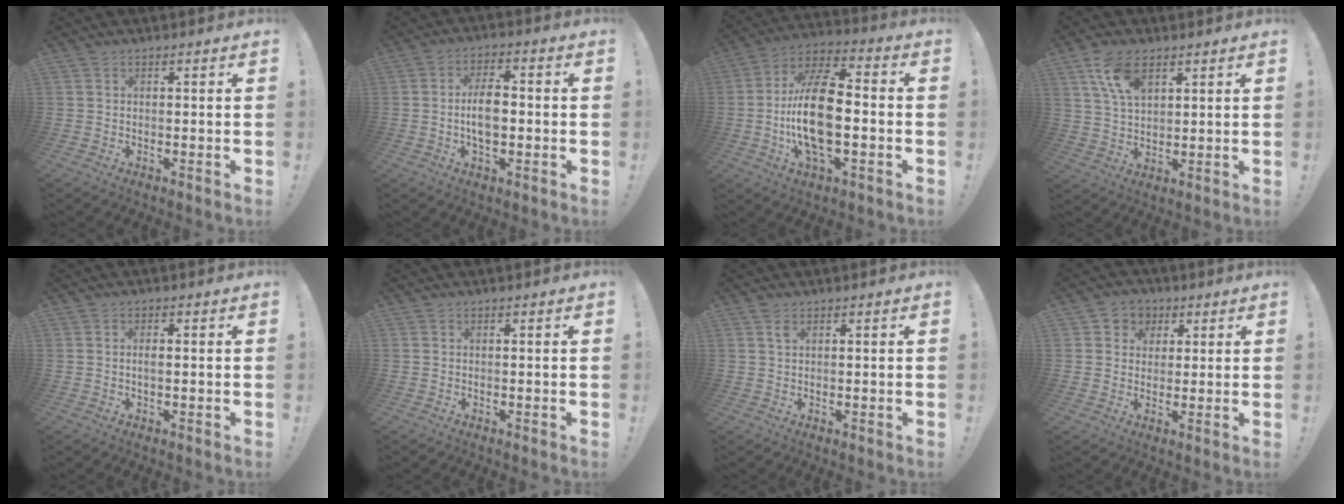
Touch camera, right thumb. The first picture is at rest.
{"total": 8.3, "force": [-1.0, 4.4, 6.9], "torque": [-0.130, 0.008, -0.022]}
{"total": 19.3, "force": [-2.6, 8.8, 17.0], "torque": [-0.333, 0.004, -0.046]}
{"total": 9.9, "force": [5.4, 5.3, 6.4], "torque": [-0.115, -0.014, 0.103]}
{"total": 1.7, "force": [-0.3, 0.4, 1.6], "torque": [-0.027, 0.001, -0.006]}
{"total": 0.0}
{"total": 1.8, "force": [1.0, 0.8, 1.3], "torque": [-0.029, 0.002, 0.018]}
{"total": 5.5, "force": [1.2, 5.3, 1.0], "torque": [-0.009, -0.004, 0.024]}